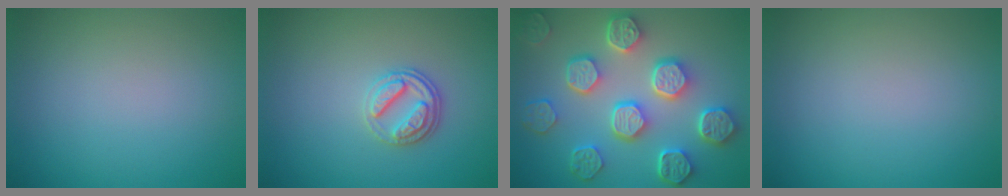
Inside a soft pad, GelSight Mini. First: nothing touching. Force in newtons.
{"total": 2.8, "press": 2.6, "slide": 1.1}
{"total": 8.3, "press": 6.4, "slide": 5.3}
{"total": 0.0}